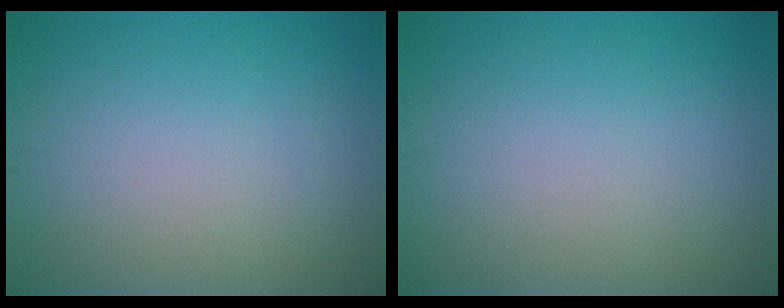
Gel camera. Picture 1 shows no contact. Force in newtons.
{"total": 0.0}